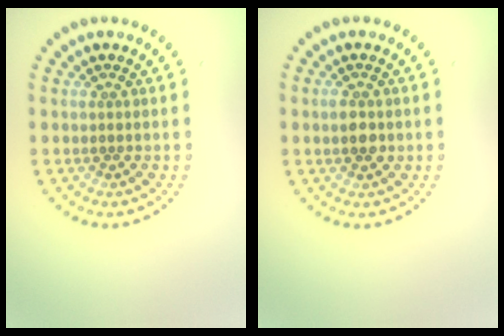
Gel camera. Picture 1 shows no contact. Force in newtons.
{"total": 2.2, "press": 2.2, "slide": 0.1}